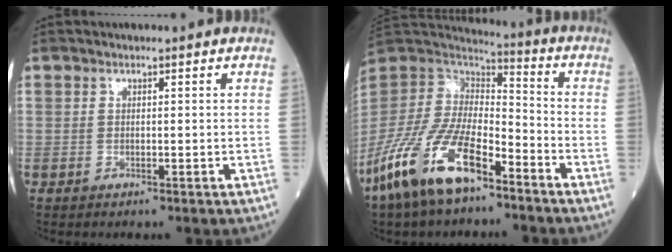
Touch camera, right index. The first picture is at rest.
{"total": 16.9, "force": [-10.6, 5.8, 11.7], "torque": [-0.251, -0.017, -0.208]}